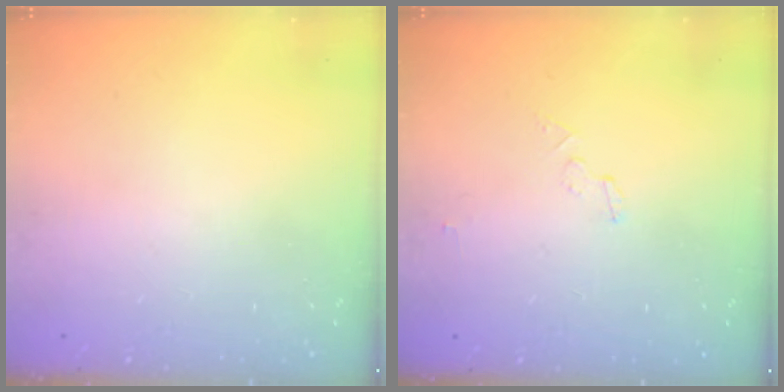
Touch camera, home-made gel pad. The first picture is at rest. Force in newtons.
{"total": 2.9, "press": 2.9, "slide": 0.3}